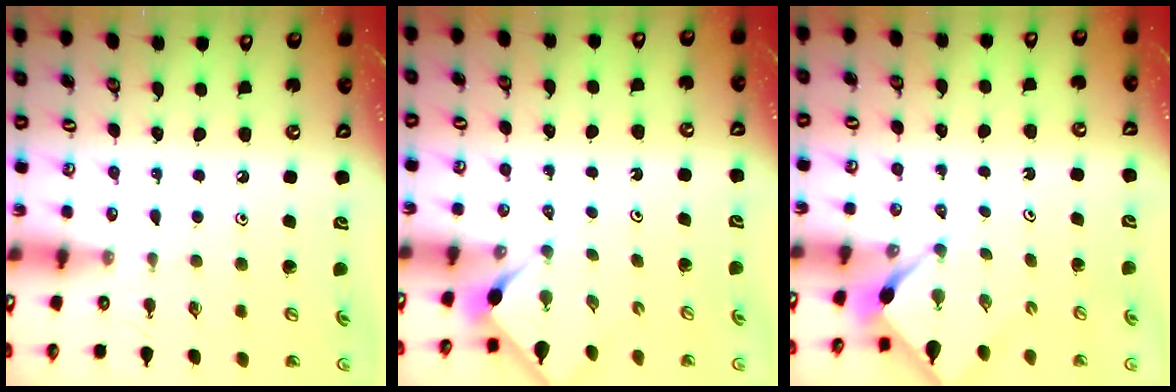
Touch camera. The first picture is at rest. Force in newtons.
{"total": 3.0, "press": 3.0, "slide": 0.3}
{"total": 2.5, "press": 2.5, "slide": 0.2}